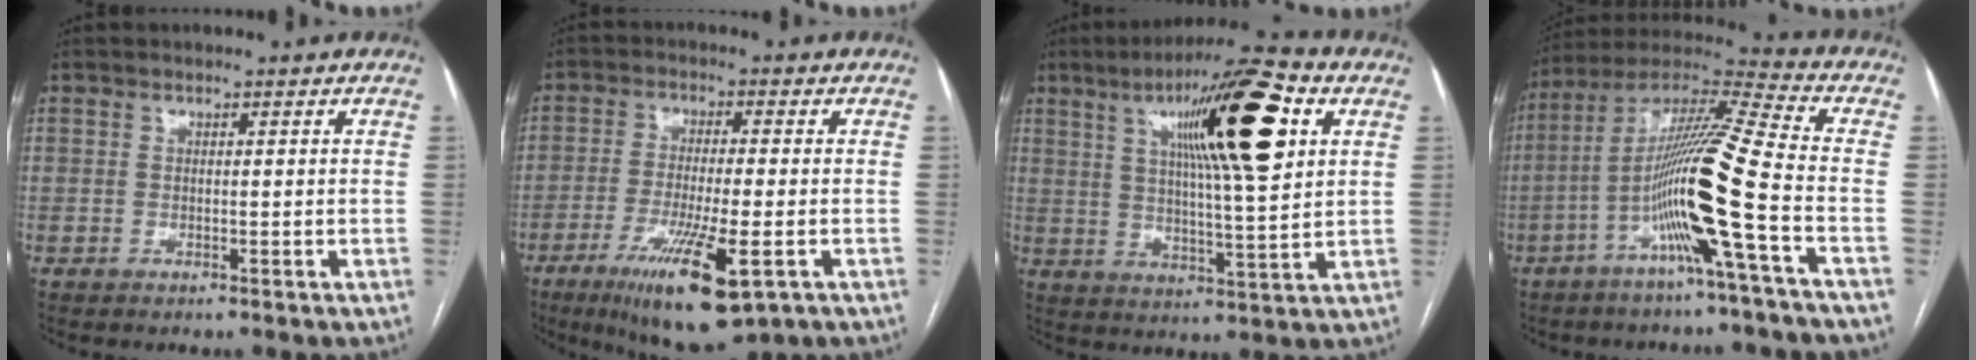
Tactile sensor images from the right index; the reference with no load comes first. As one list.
[{"total": 12.9, "force": [-6.0, 2.0, 11.2], "torque": [-0.197, -0.035, -0.094]}, {"total": 17.6, "force": [6.6, 1.9, 16.2], "torque": [-0.258, 0.018, 0.100]}, {"total": 15.8, "force": [-5.0, -1.8, 14.8], "torque": [-0.284, 0.002, -0.102]}]